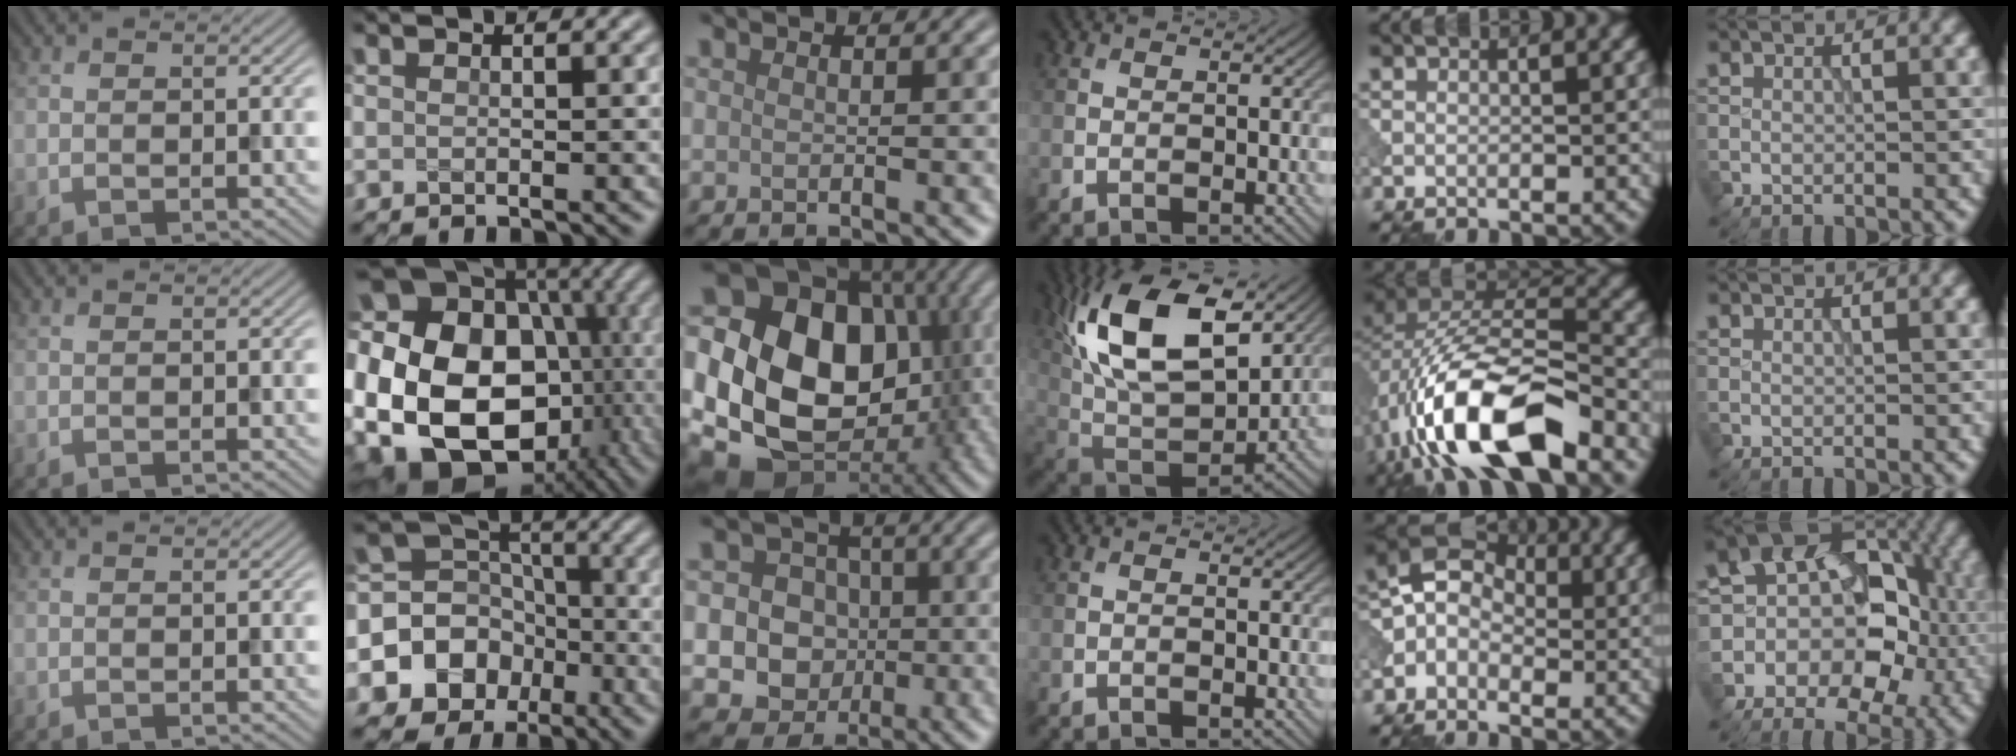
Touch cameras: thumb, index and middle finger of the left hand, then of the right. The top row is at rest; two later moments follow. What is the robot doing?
{"motion": "insert", "object": "peg toy"}